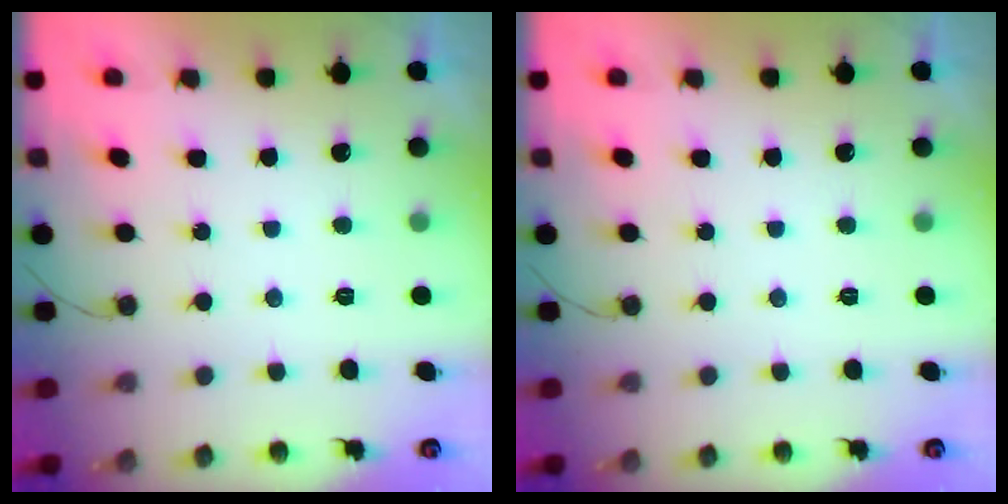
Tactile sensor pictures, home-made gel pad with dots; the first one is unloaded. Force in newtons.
{"total": 0.0}